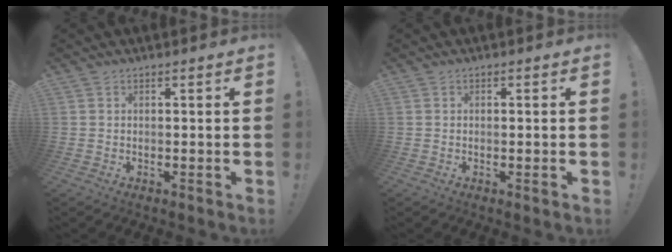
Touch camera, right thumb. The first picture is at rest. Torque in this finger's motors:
{"motor_torque": [-0.08, 0.02, -0.11, -0.03, -0.02]}